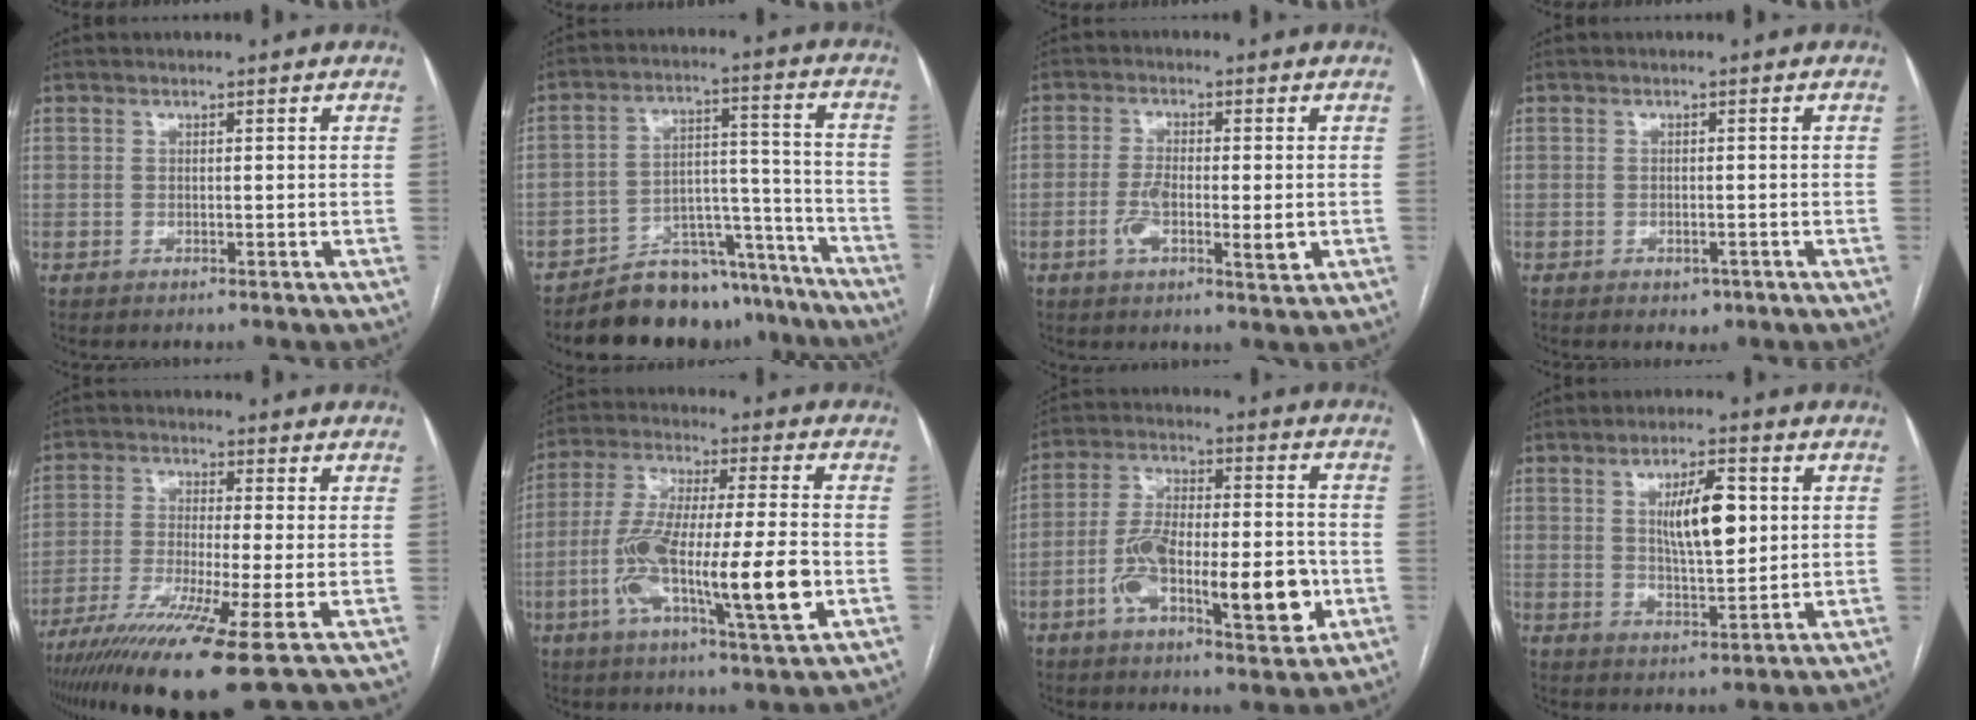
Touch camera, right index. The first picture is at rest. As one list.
[{"total": 14.8, "force": [-13.3, 5.7, 3.1], "torque": [-0.014, 0.059, -0.195]}, {"total": 6.9, "force": [-1.4, 2.2, 6.4], "torque": [-0.115, -0.005, -0.024]}, {"total": 1.8, "force": [-1.0, 1.2, 0.9], "torque": [-0.010, 0.002, -0.006]}, {"total": 13.4, "force": [-8.0, -0.8, 10.6], "torque": [-0.204, -0.037, -0.140]}, {"total": 18.3, "force": [-4.5, 2.3, 17.6], "torque": [-0.316, -0.003, -0.074]}, {"total": 17.1, "force": [-4.8, 5.4, 15.5], "torque": [-0.261, 0.014, -0.074]}, {"total": 8.7, "force": [1.9, 2.4, 8.1], "torque": [-0.137, 0.003, 0.037]}]